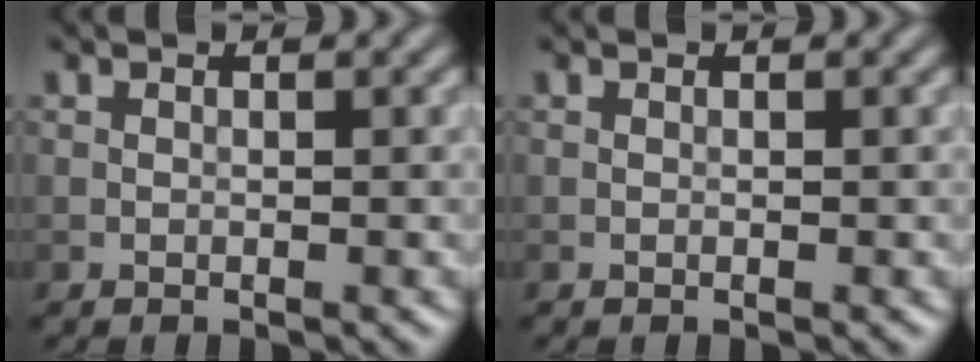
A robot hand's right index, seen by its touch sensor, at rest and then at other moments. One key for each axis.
{"total": 0.0}